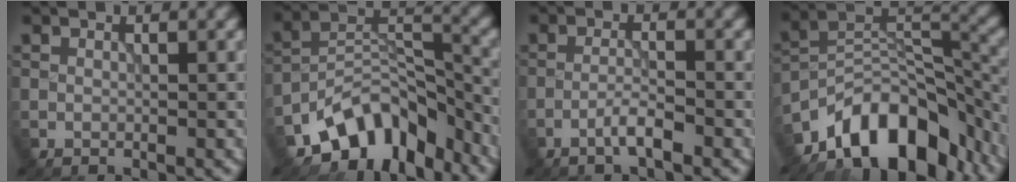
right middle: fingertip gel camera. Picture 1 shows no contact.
{"total": 9.6, "force": [-7.1, 4.9, 4.2], "torque": [-0.052, 0.000, -0.138]}
{"total": 2.1, "force": [-1.4, 0.2, 1.6], "torque": [-0.028, 0.008, -0.031]}
{"total": 11.2, "force": [-7.9, 5.1, 6.0], "torque": [-0.081, 0.007, -0.145]}